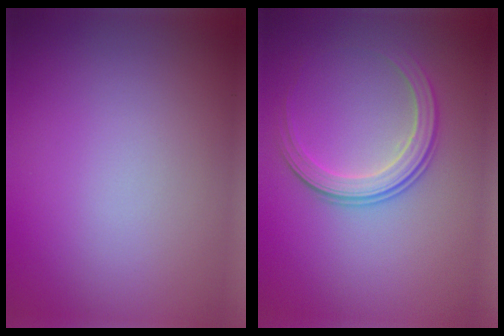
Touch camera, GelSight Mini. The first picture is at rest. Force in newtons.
{"total": 2.9, "press": 2.7, "slide": 1.0}